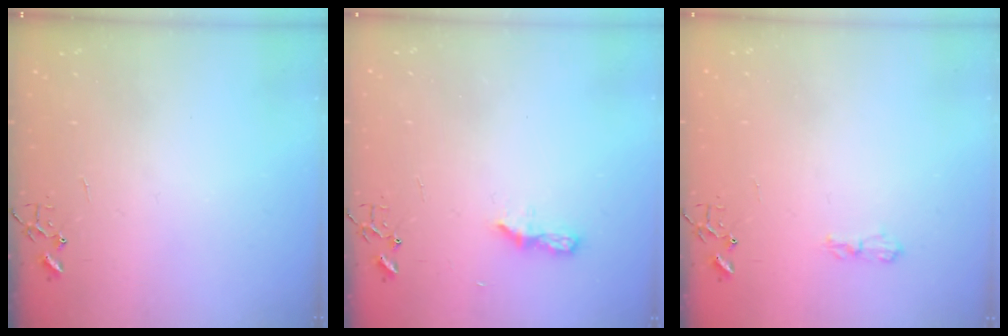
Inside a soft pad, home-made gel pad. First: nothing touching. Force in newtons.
{"total": 5.9, "press": 5.8, "slide": 0.7}
{"total": 5.4, "press": 5.4, "slide": 0.7}